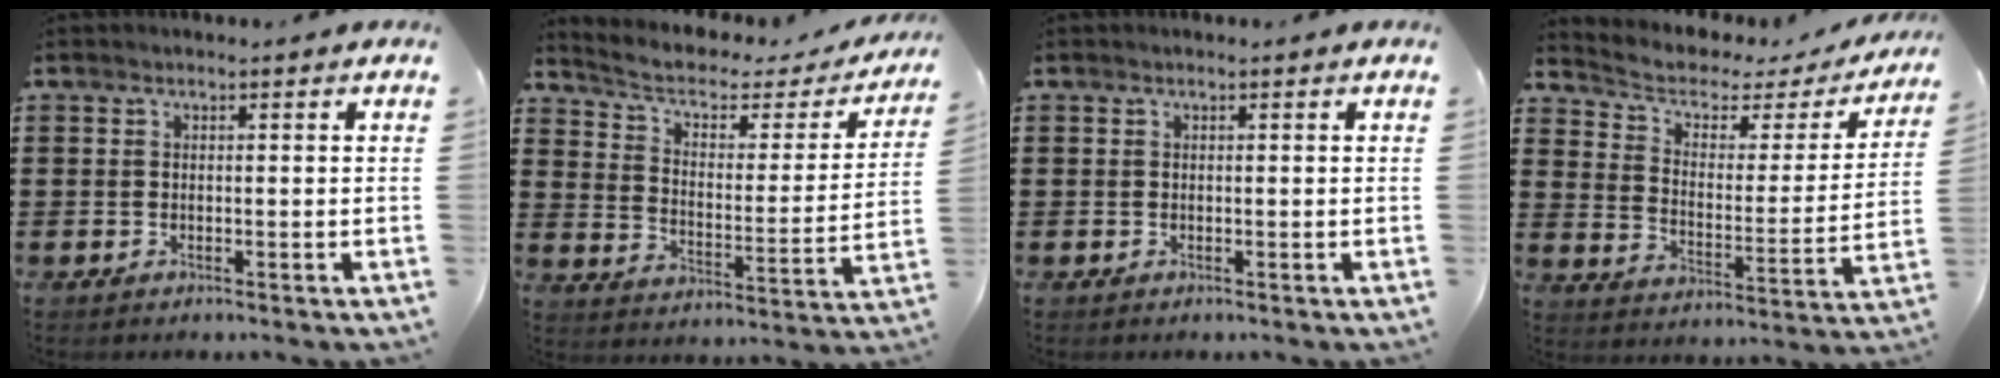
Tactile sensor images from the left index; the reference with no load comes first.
{"total": 4.1, "force": [2.4, 2.1, 2.5], "torque": [-0.065, -0.016, 0.033]}
{"total": 0.0}
{"total": 3.7, "force": [2.5, 2.1, 1.9], "torque": [-0.056, -0.017, 0.033]}